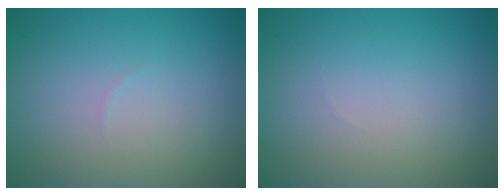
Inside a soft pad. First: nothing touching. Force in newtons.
{"total": 0.0}